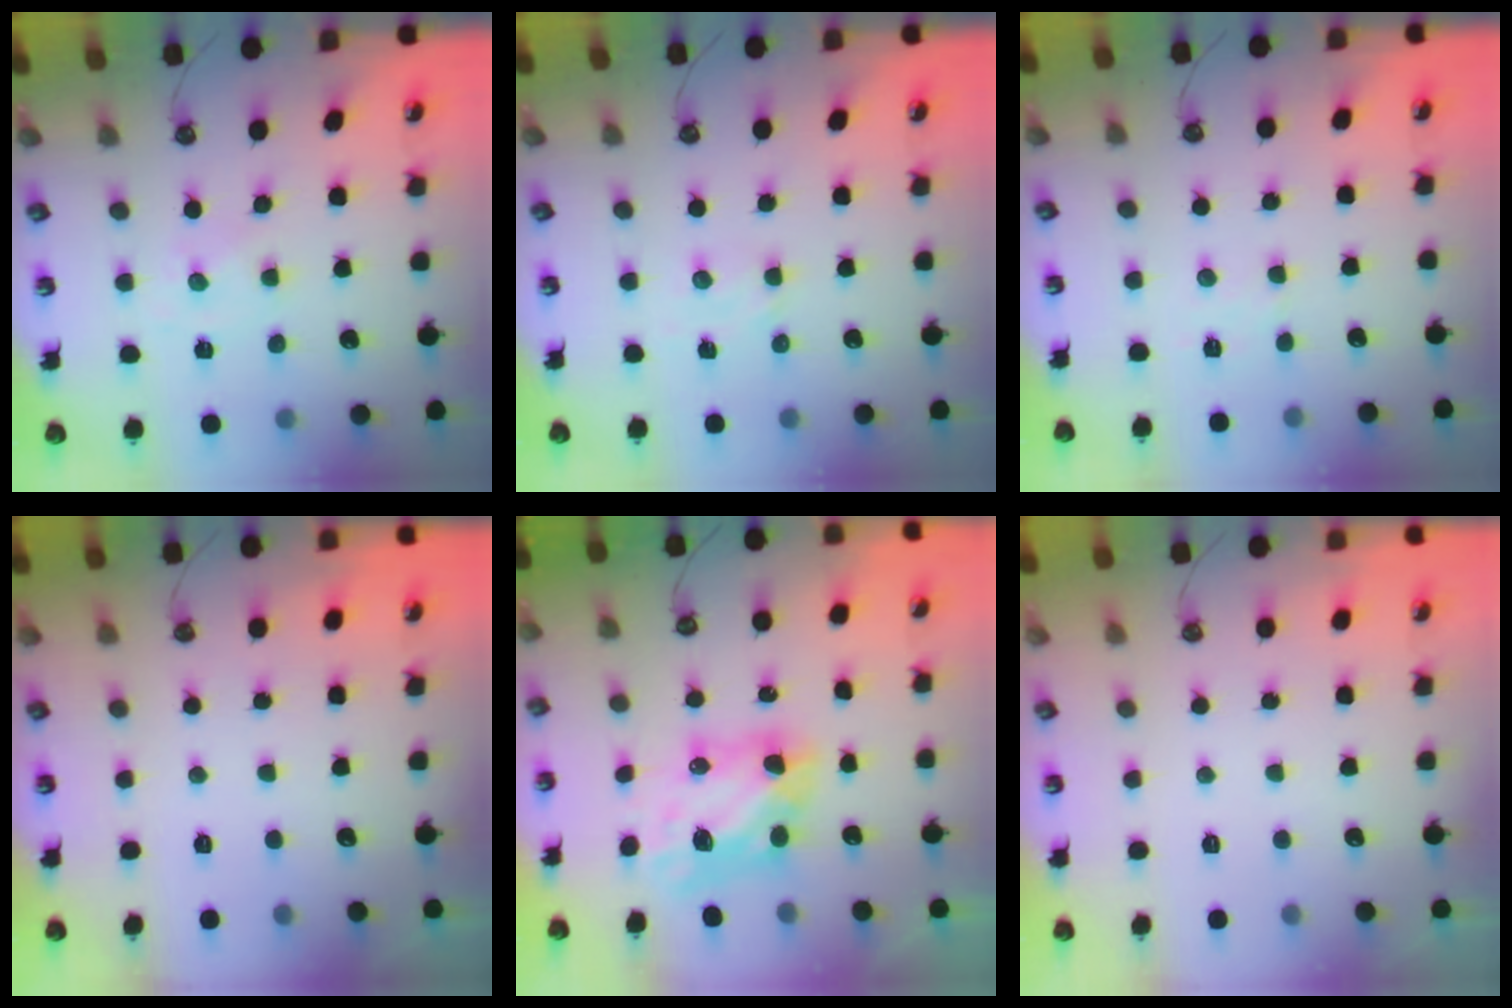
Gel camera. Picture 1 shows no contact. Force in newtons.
{"total": 2.8, "press": 2.8, "slide": 0.3}
{"total": 2.1, "press": 2.1, "slide": 0.4}
{"total": 0.0}
{"total": 7.4, "press": 7.3, "slide": 0.6}
{"total": 0.0}